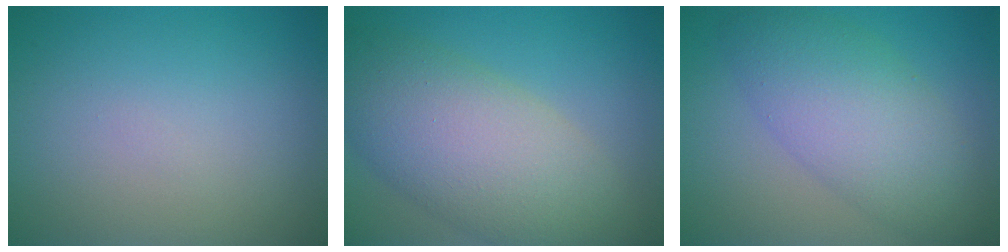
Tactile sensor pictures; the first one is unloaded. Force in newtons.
{"total": 9.1, "press": 9.1, "slide": 0.3}
{"total": 6.8, "press": 6.8, "slide": 0.2}